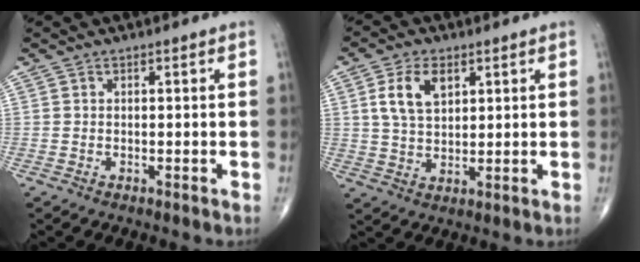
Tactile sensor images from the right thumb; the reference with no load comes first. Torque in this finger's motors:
{"motor_torque": [0.31, 1.03, 0.50, 0.05, 0.03]}